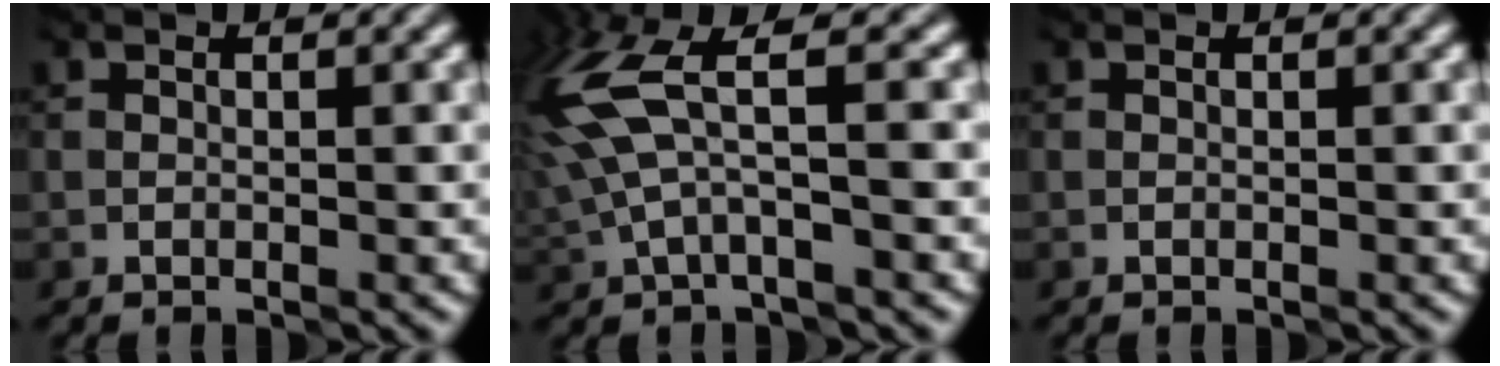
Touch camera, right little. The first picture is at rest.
{"total": 6.5, "force": [1.7, 2.1, 5.9], "torque": [-0.151, 0.012, 0.030]}
{"total": 0.0}